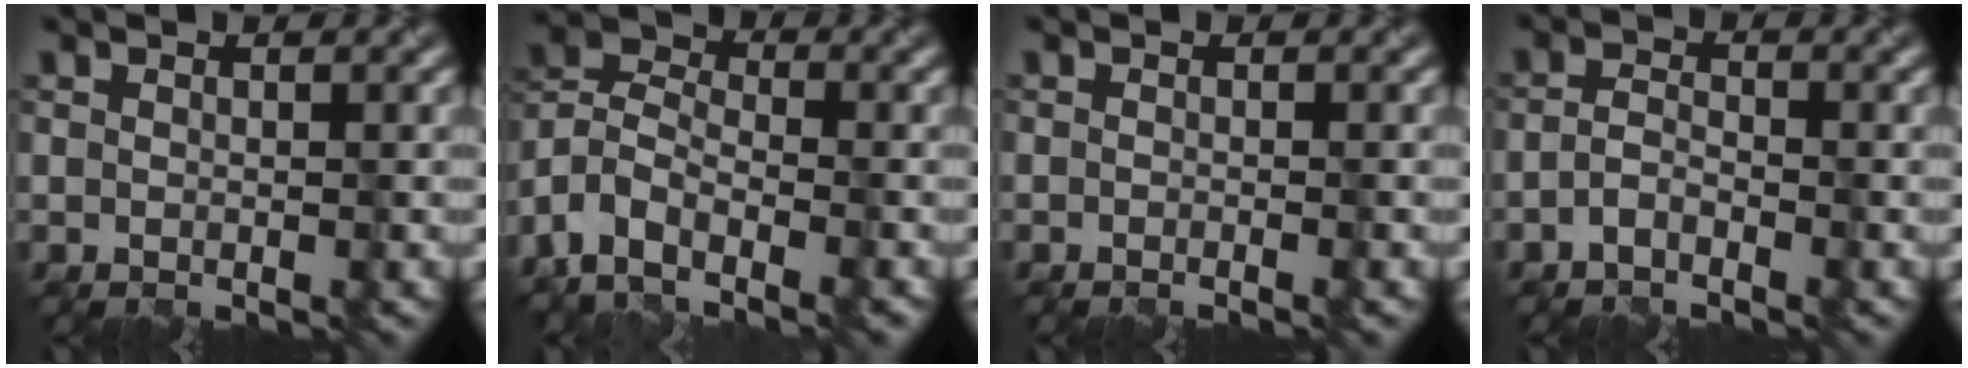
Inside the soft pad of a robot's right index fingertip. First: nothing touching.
{"total": 8.4, "force": [-5.7, 4.1, 4.7], "torque": [-0.086, -0.007, -0.096]}
{"total": 1.6, "force": [-0.5, 0.7, 1.3], "torque": [0.000, -0.002, -0.013]}
{"total": 1.9, "force": [-1.2, 0.8, 1.2], "torque": [-0.027, 0.006, -0.028]}